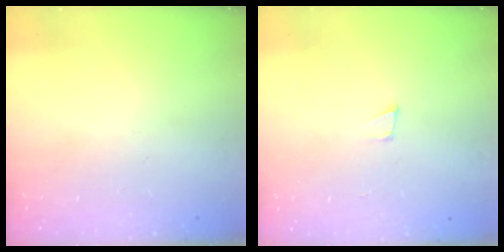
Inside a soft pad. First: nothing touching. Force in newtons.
{"total": 3.2, "press": 3.2, "slide": 0.2}